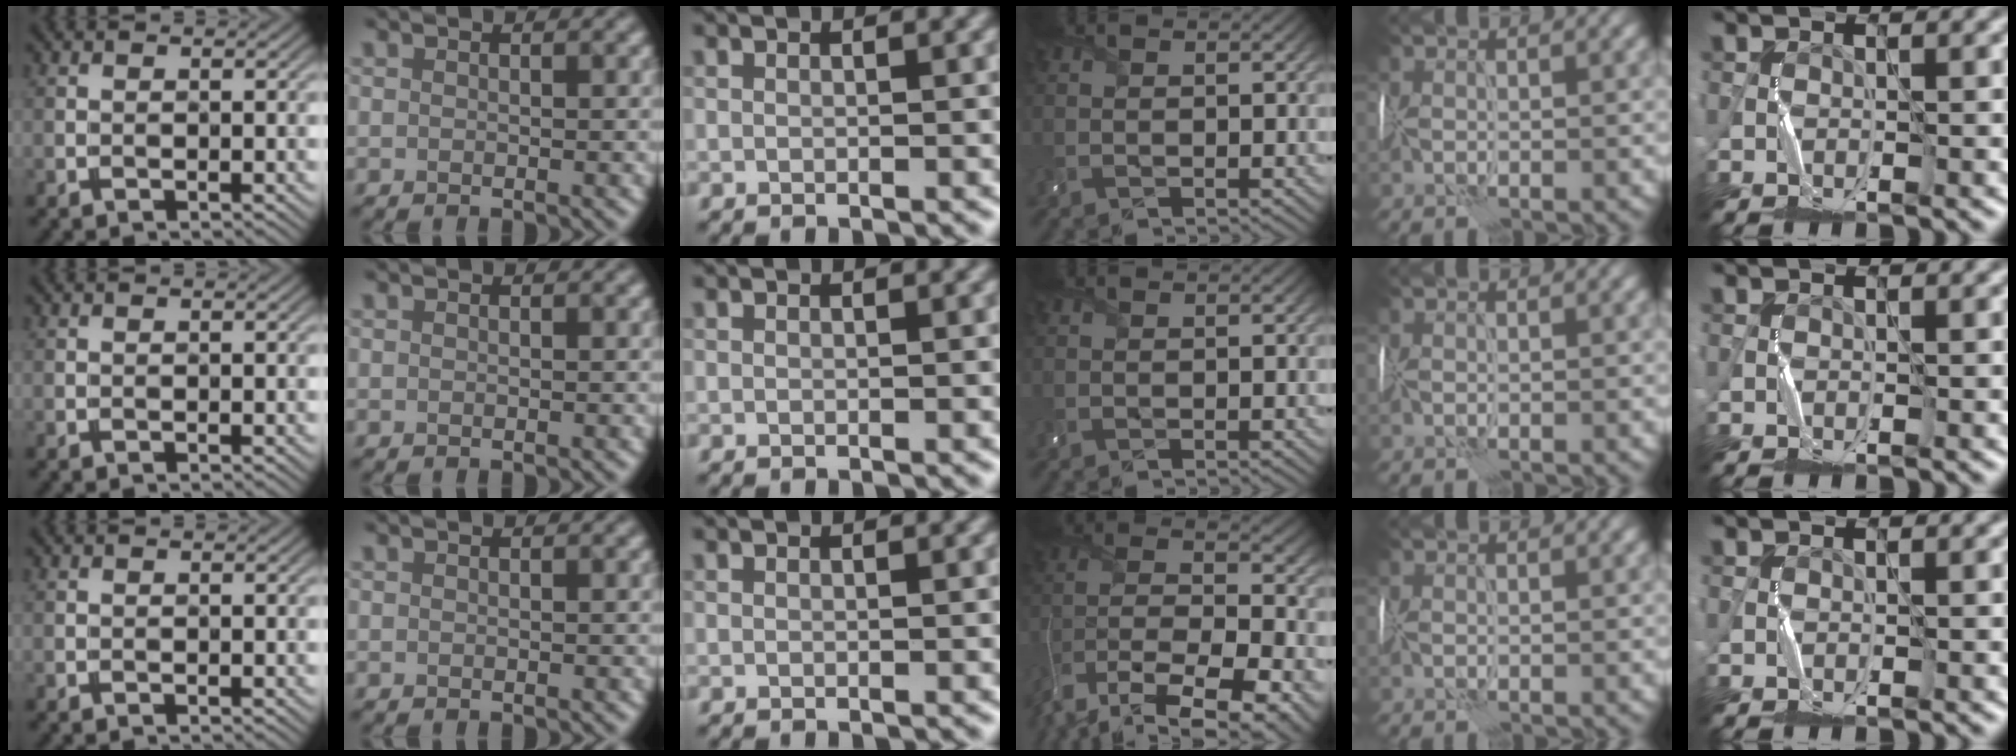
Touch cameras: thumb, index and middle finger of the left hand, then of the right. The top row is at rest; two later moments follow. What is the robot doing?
{"motion": "wrap", "object": "sponge"}